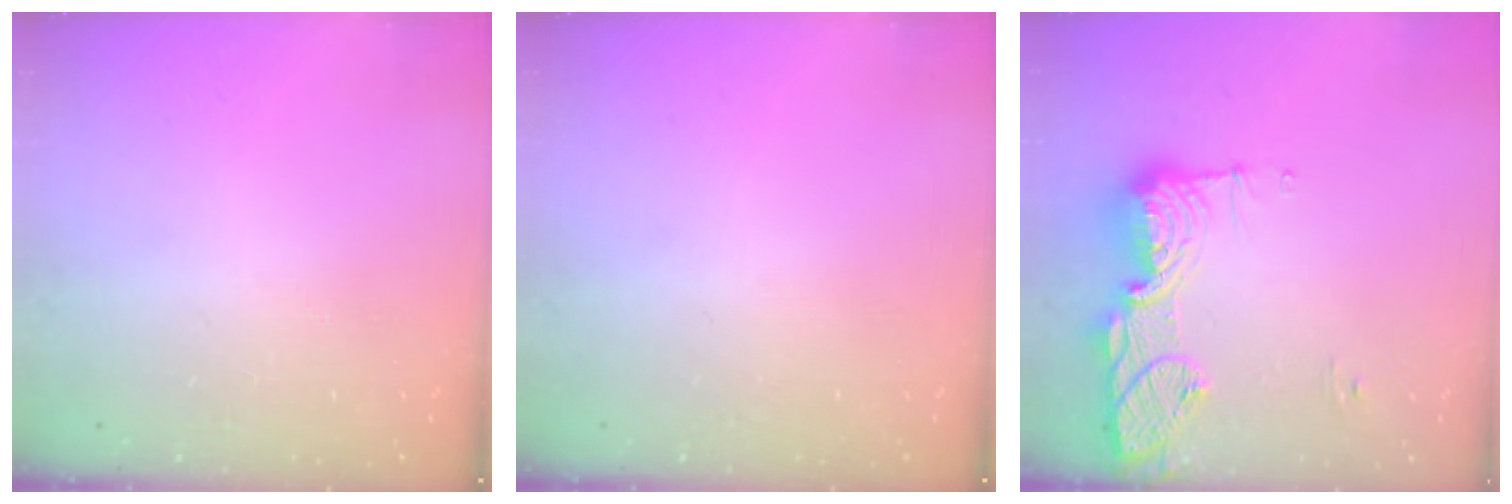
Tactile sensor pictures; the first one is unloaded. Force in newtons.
{"total": 0.0}
{"total": 14.7, "press": 14.7, "slide": 1.4}